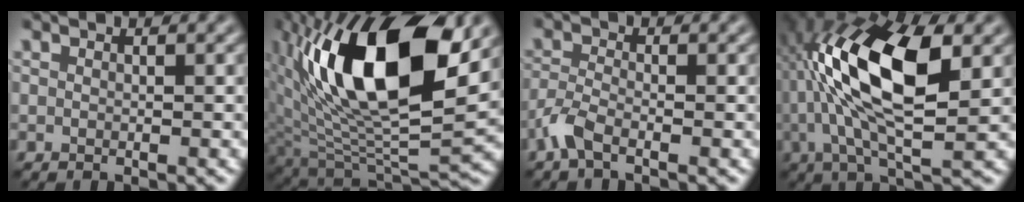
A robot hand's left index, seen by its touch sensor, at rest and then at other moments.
{"total": 15.6, "force": [4.9, 7.0, 13.1], "torque": [-0.236, -0.001, 0.088]}
{"total": 2.4, "force": [-1.7, 0.6, 1.6], "torque": [-0.044, 0.000, -0.045]}
{"total": 11.2, "force": [1.4, 4.1, 10.3], "torque": [-0.191, 0.018, 0.020]}